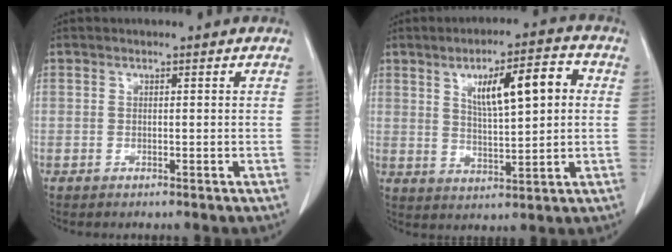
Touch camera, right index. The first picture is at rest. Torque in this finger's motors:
{"motor_torque": [0.34, 0.20, 0.41, 0.06]}